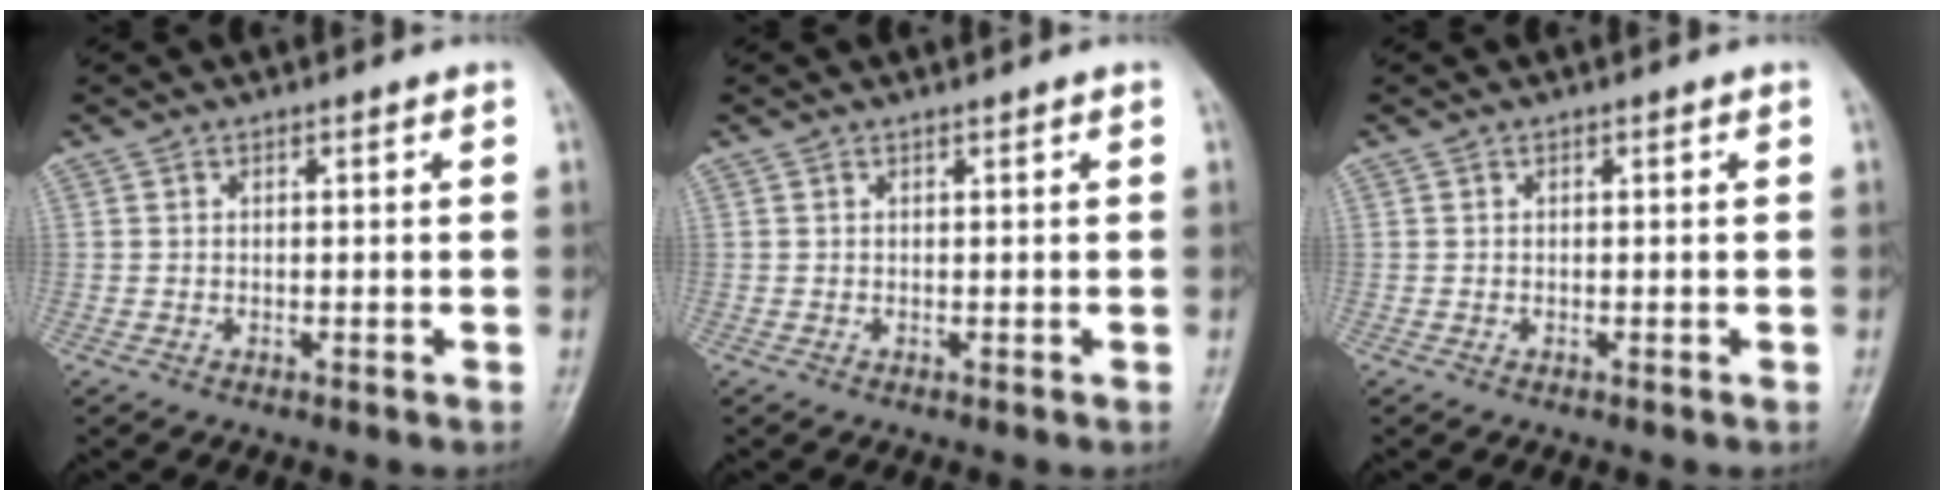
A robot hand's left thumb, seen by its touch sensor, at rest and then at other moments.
{"total": 0.0}
{"total": 0.0}